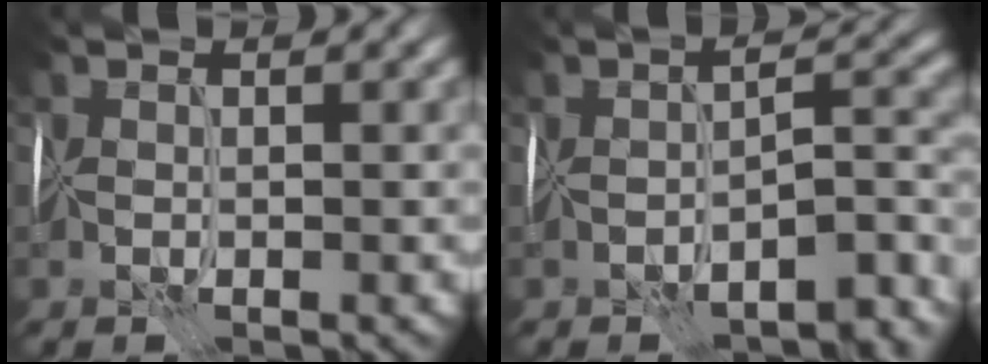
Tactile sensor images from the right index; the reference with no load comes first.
{"total": 7.7, "force": [-5.6, 2.7, 4.5], "torque": [-0.050, -0.003, -0.077]}